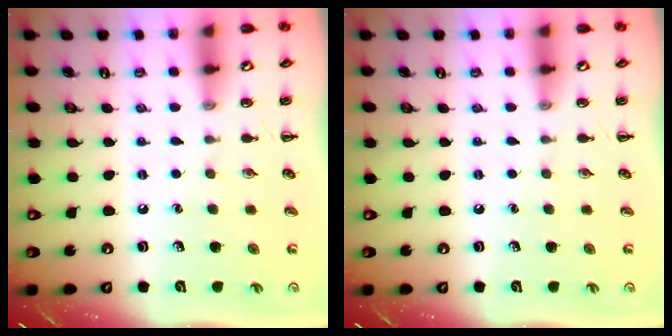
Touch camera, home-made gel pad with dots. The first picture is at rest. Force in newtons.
{"total": 0.0}